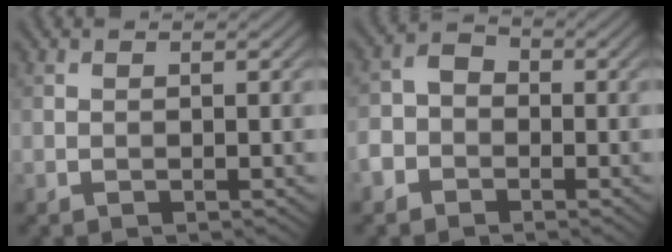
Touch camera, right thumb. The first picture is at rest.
{"total": 4.0, "force": [-2.1, 3.0, 1.5], "torque": [-0.034, 0.000, -0.053]}